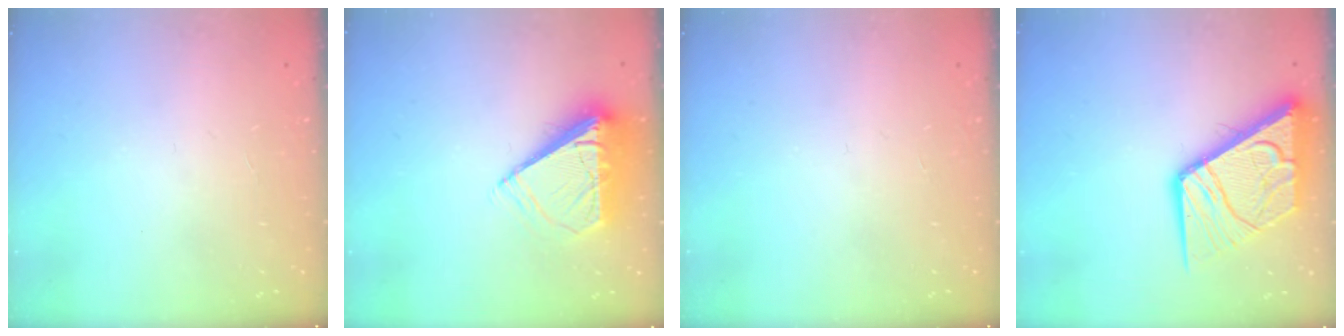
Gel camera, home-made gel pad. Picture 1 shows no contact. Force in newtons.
{"total": 8.7, "press": 8.6, "slide": 1.3}
{"total": 0.0}
{"total": 15.4, "press": 15.3, "slide": 1.7}